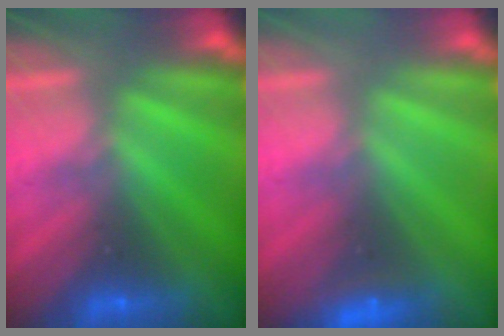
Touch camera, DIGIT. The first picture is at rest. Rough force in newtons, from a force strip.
{"total": 2.3}